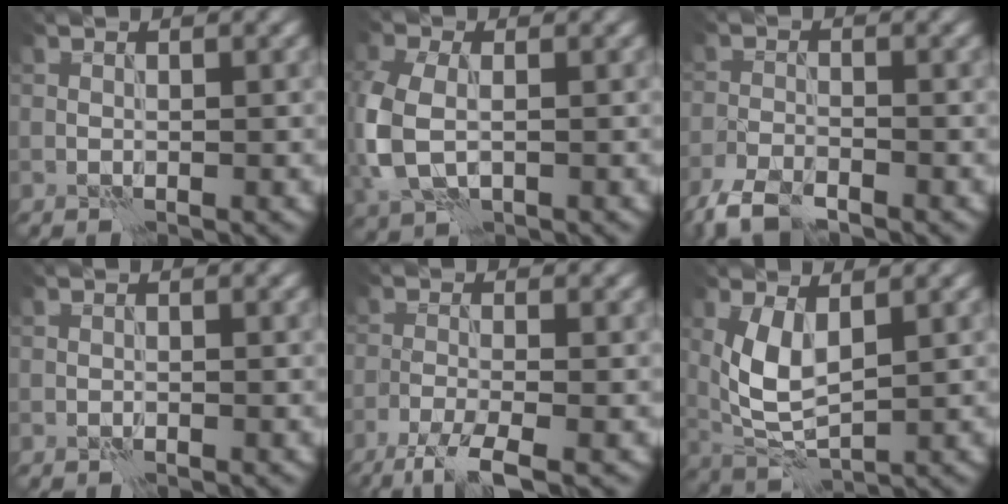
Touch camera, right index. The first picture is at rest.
{"total": 6.3, "force": [-0.6, 4.3, 4.6], "torque": [-0.128, -0.010, -0.009]}
{"total": 4.0, "force": [-3.3, 1.1, 1.9], "torque": [-0.036, -0.008, -0.074]}
{"total": 0.0}
{"total": 4.1, "force": [-2.7, 0.6, 3.1], "torque": [-0.055, -0.005, -0.061]}
{"total": 5.1, "force": [1.1, 2.4, 4.3], "torque": [-0.102, -0.006, 0.030]}